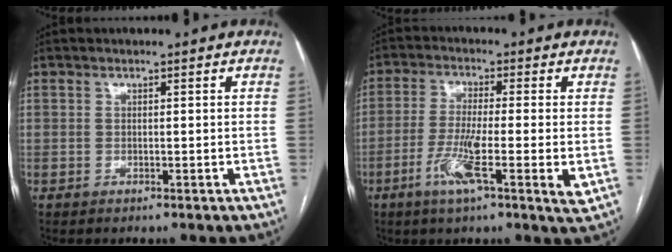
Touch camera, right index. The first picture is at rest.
{"total": 9.7, "force": [-2.9, 0.6, 9.2], "torque": [-0.164, -0.017, -0.057]}